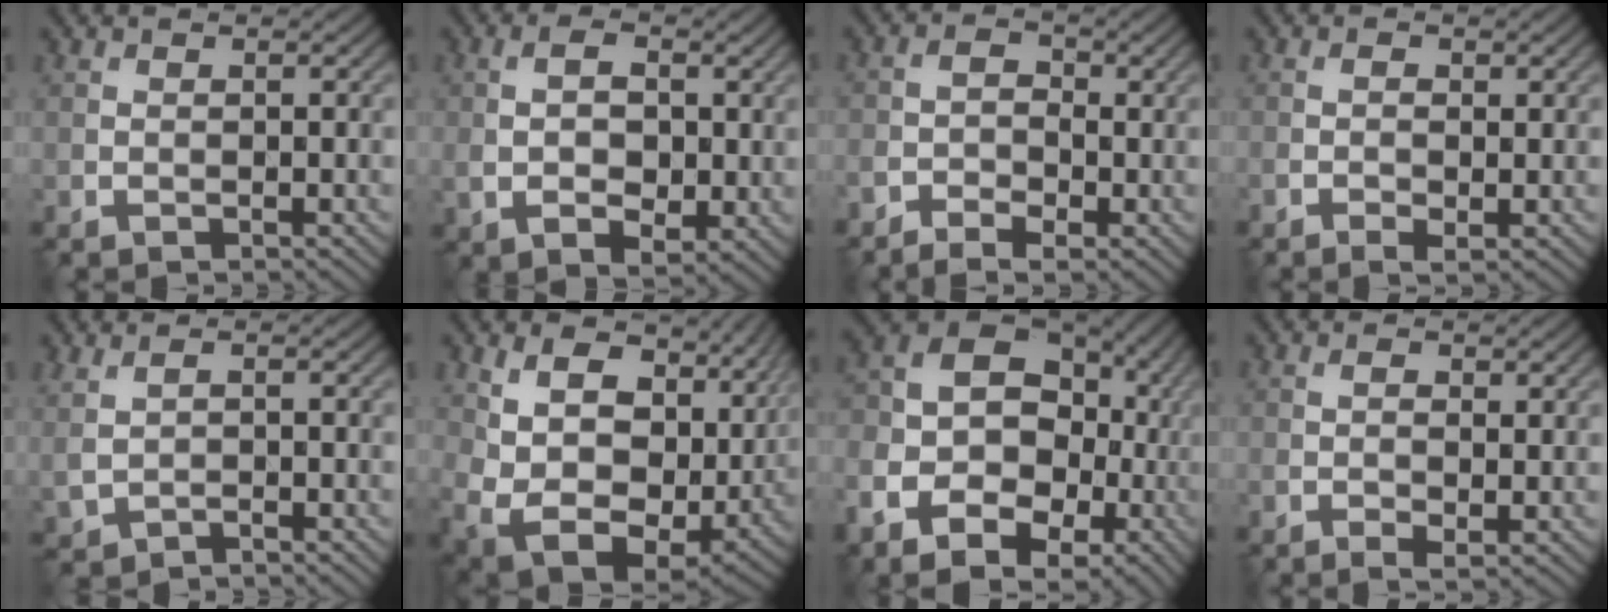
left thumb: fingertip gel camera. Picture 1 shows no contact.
{"total": 5.9, "force": [0.3, 3.4, 4.9], "torque": [-0.095, -0.004, 0.005]}
{"total": 3.7, "force": [-2.2, 1.8, 2.4], "torque": [-0.043, 0.003, -0.047]}
{"total": 2.1, "force": [-0.4, 0.8, 1.9], "torque": [-0.037, -0.002, -0.008]}
{"total": 2.1, "force": [0.0, 1.2, 1.8], "torque": [-0.053, -0.005, 0.004]}
{"total": 15.2, "force": [4.4, 10.2, 10.4], "torque": [-0.229, -0.022, 0.097]}
{"total": 16.0, "force": [-5.7, 11.8, 9.2], "torque": [-0.153, -0.027, -0.096]}
{"total": 2.4, "force": [-0.2, 0.8, 2.2], "torque": [-0.047, -0.003, -0.005]}